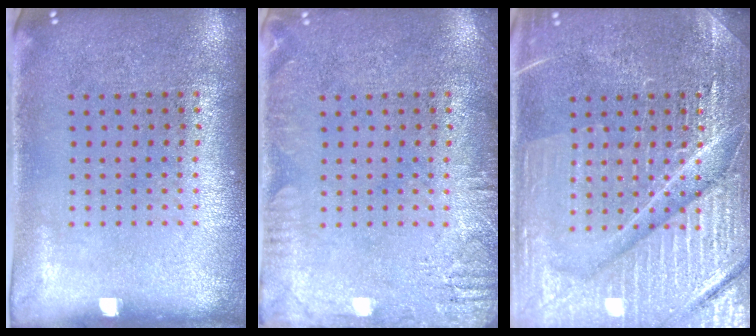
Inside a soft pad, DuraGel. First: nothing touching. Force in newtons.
{"total": 2.3, "press": 2.3, "slide": 0.2}
{"total": 7.6, "press": 7.5, "slide": 1.0}